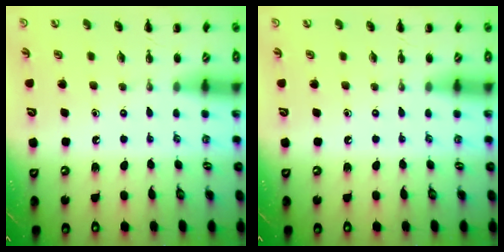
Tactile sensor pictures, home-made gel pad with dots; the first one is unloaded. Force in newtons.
{"total": 0.0}